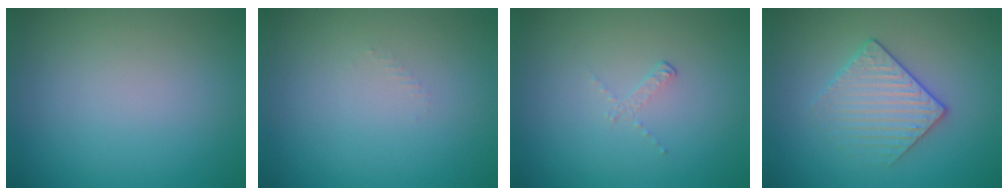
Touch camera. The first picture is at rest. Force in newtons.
{"total": 0.5, "press": 0.5, "slide": 0.2}
{"total": 0.8, "press": 0.3, "slide": 0.7}
{"total": 3.1, "press": 2.9, "slide": 1.1}